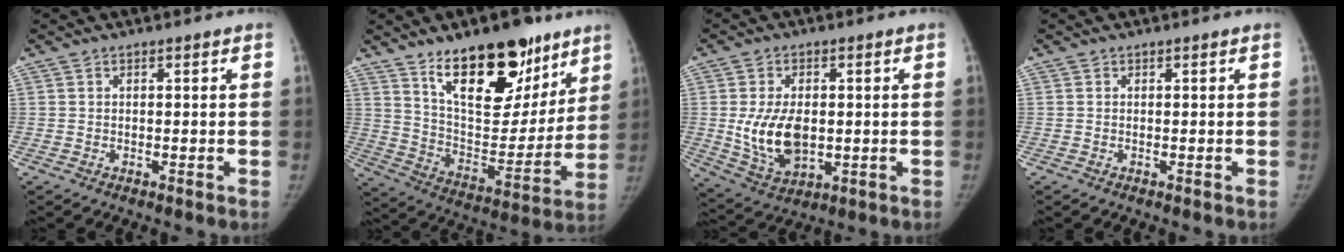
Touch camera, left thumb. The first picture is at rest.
{"total": 23.3, "force": [14.4, 10.8, 14.8], "torque": [-0.168, -0.071, 0.238]}
{"total": 11.4, "force": [-0.1, 7.0, 8.9], "torque": [-0.152, -0.009, 0.013]}
{"total": 0.0}